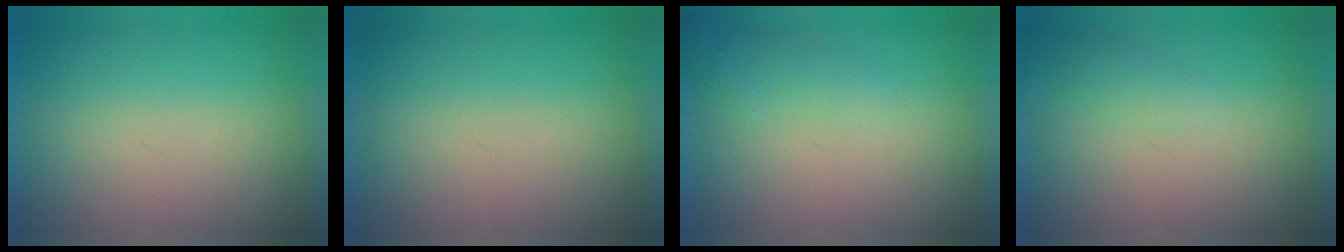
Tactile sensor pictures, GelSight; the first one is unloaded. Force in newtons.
{"total": 0.0}
{"total": 1.3}
{"total": 1.2}